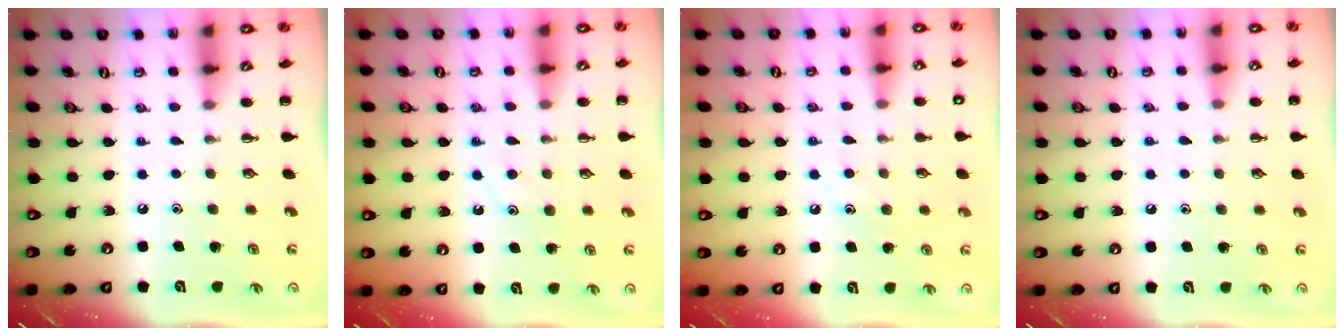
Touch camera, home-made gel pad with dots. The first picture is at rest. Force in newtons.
{"total": 10.2, "press": 10.2, "slide": 0.8}
{"total": 8.1, "press": 7.9, "slide": 1.5}
{"total": 5.9, "press": 5.7, "slide": 1.6}